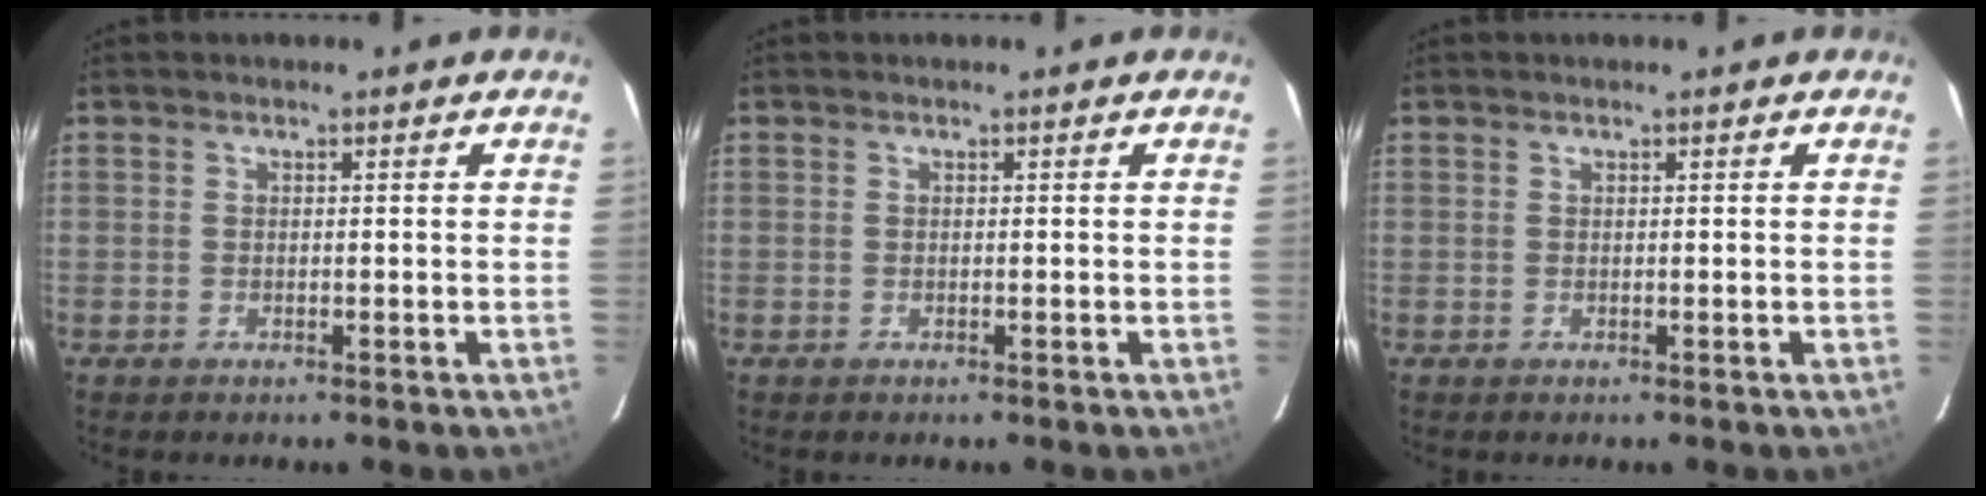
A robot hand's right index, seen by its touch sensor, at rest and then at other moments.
{"total": 0.0}
{"total": 0.0}